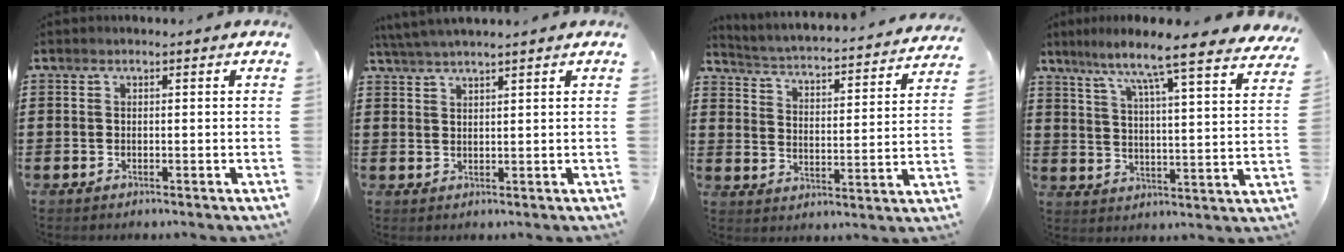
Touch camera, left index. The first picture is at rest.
{"total": 2.9, "force": [2.7, -0.4, 1.0], "torque": [-0.026, -0.001, 0.052]}
{"total": 2.5, "force": [2.4, -0.4, 0.4], "torque": [-0.027, -0.033, 0.029]}
{"total": 8.2, "force": [6.8, -0.8, 4.5], "torque": [-0.099, -0.067, 0.102]}